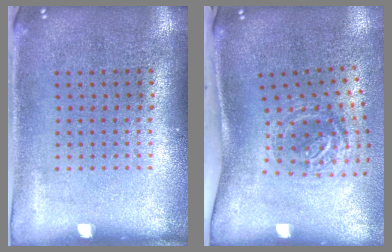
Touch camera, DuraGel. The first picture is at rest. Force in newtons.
{"total": 1.9, "press": 1.2, "slide": 1.5}